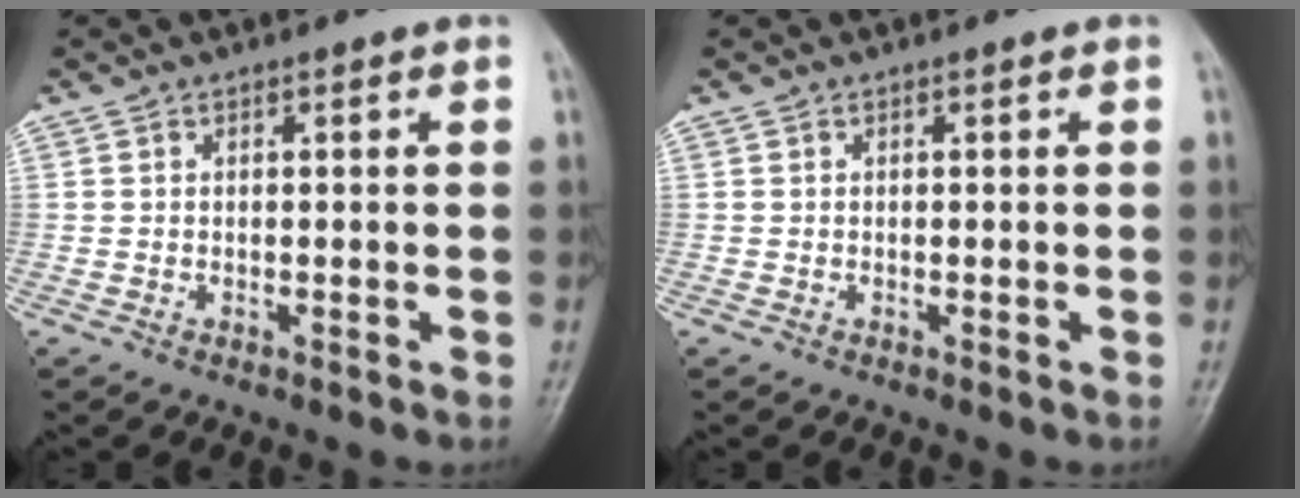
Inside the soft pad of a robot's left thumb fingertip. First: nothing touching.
{"total": 0.0}